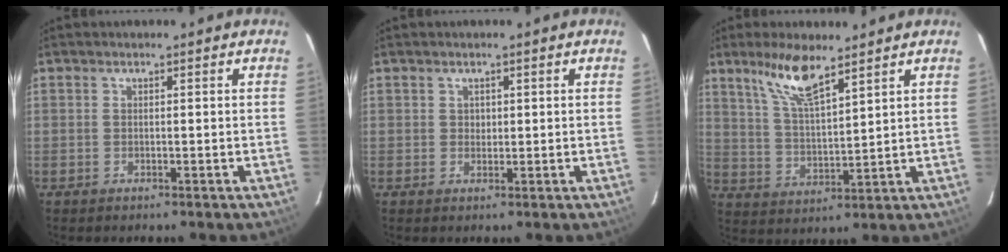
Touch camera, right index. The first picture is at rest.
{"total": 1.2, "force": [0.4, 1.1, 0.2], "torque": [0.003, 0.004, 0.006]}
{"total": 9.5, "force": [6.8, 2.0, 6.3], "torque": [-0.120, 0.005, 0.140]}